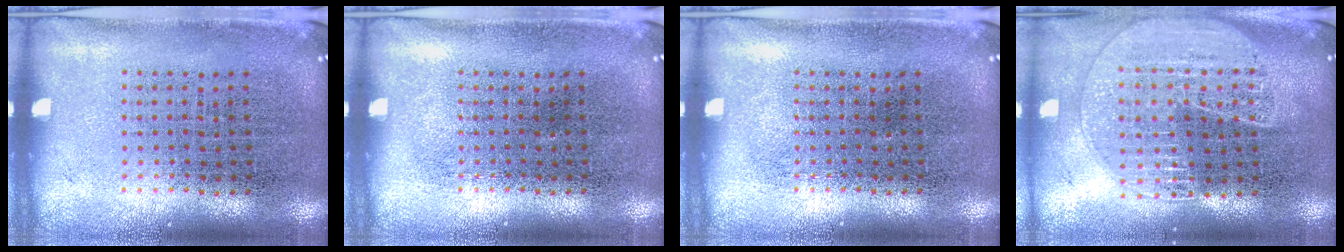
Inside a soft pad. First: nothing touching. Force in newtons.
{"total": 0.0}
{"total": 0.0}
{"total": 1.9, "press": 1.7, "slide": 0.8}